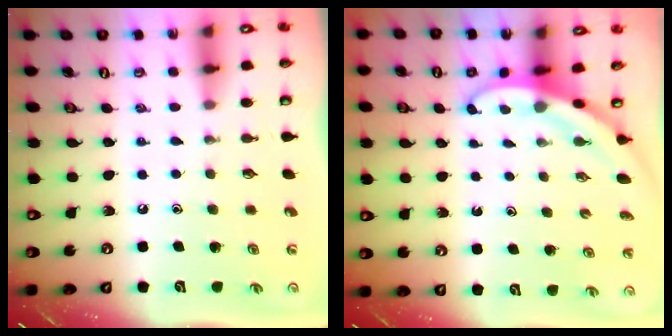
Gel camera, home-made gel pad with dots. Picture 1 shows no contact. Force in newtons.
{"total": 3.1, "press": 3.1, "slide": 0.1}